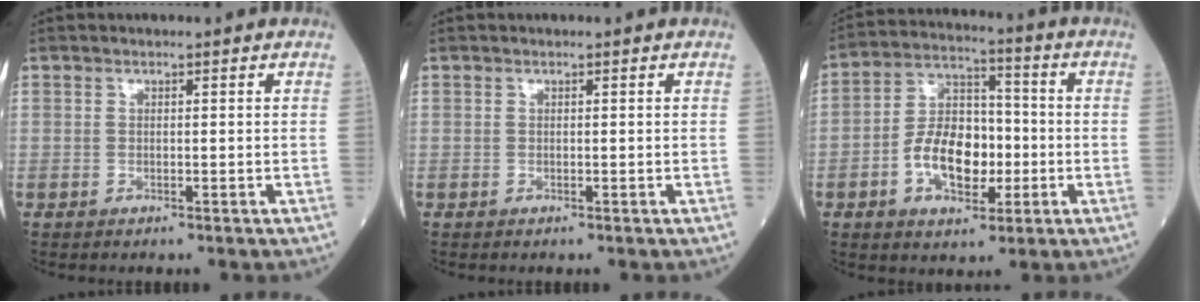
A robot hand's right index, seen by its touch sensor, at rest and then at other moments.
{"total": 0.0}
{"total": 11.0, "force": [-2.6, 6.1, 8.8], "torque": [-0.164, 0.020, -0.046]}